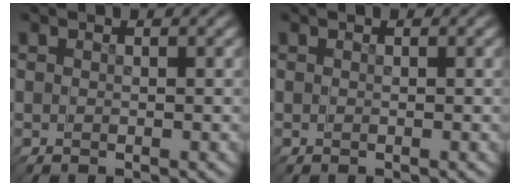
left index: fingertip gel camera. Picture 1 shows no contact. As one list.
[{"total": 0.0}]